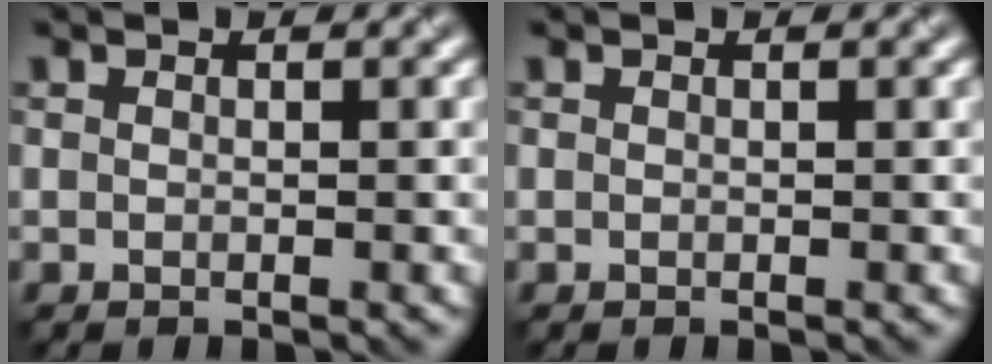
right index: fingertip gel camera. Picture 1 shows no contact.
{"total": 0.0}